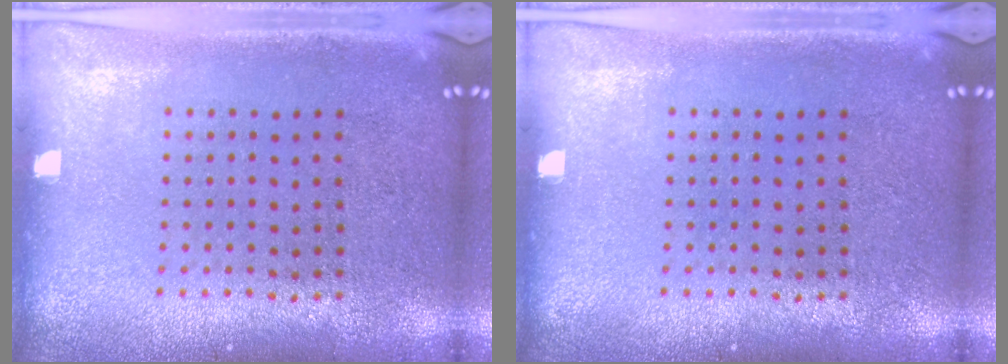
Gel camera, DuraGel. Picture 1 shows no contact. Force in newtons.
{"total": 0.0}